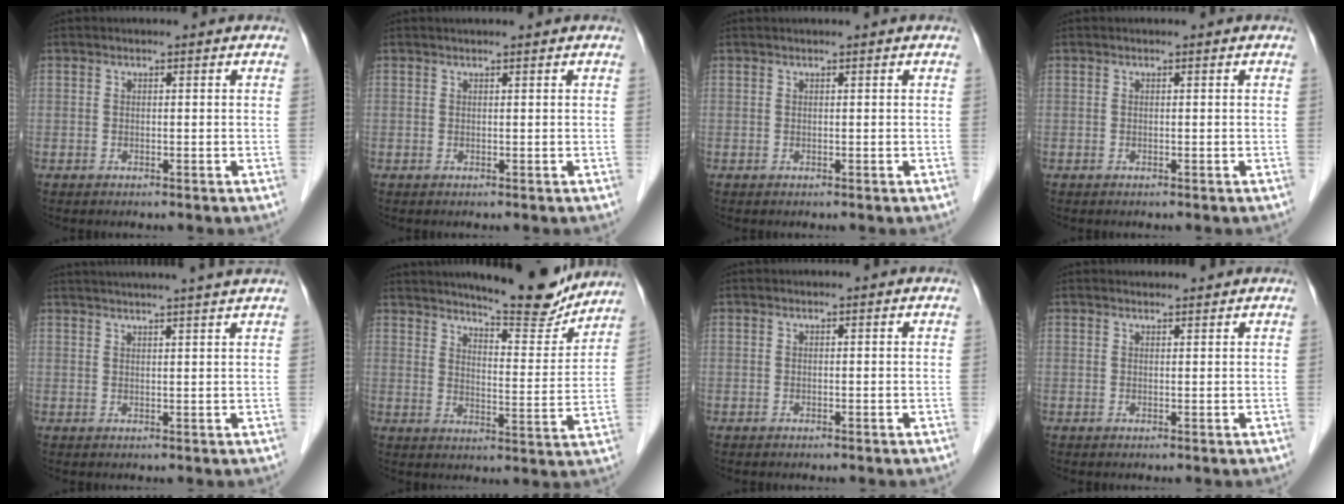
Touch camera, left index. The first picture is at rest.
{"total": 1.3, "force": [1.1, 0.0, 0.7], "torque": [-0.008, 0.015, 0.019]}
{"total": 0.6, "force": [0.5, -0.1, 0.3], "torque": [-0.004, 0.008, 0.013]}
{"total": 0.0}
{"total": 11.9, "force": [10.7, -1.3, 5.0], "torque": [-0.081, 0.007, 0.136]}
{"total": 14.4, "force": [13.2, 1.8, 5.5], "torque": [-0.078, -0.026, 0.176]}
{"total": 0.0}
{"total": 1.8, "force": [1.8, 0.2, 0.2], "torque": [-0.010, 0.012, 0.029]}